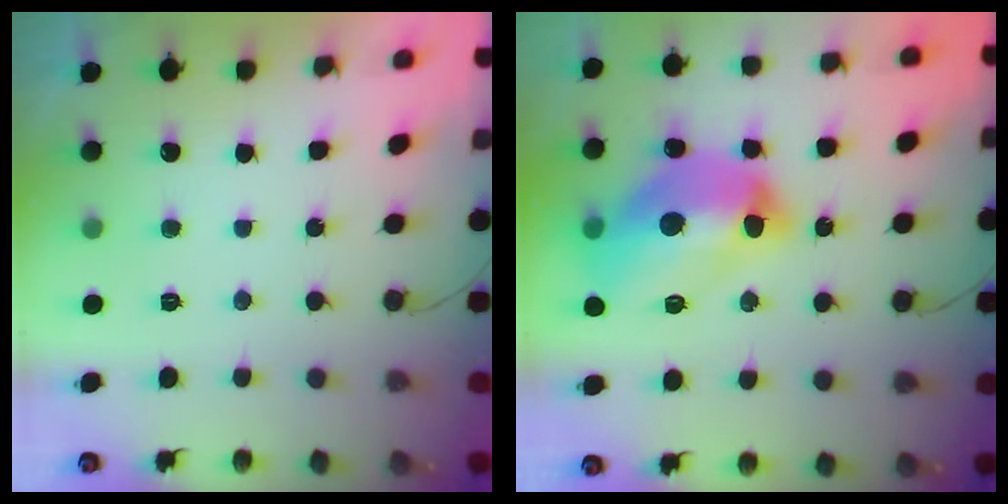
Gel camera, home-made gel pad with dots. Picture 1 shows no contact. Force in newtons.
{"total": 18.8, "press": 18.7, "slide": 1.7}